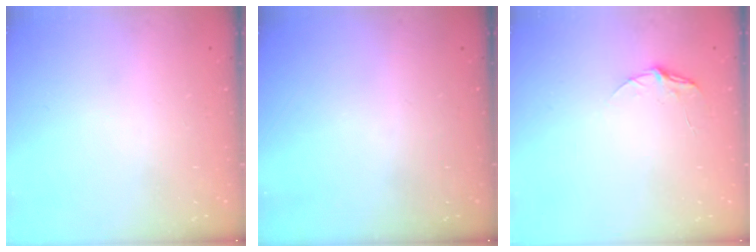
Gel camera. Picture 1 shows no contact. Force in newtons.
{"total": 0.0}
{"total": 5.3, "press": 5.2, "slide": 0.6}